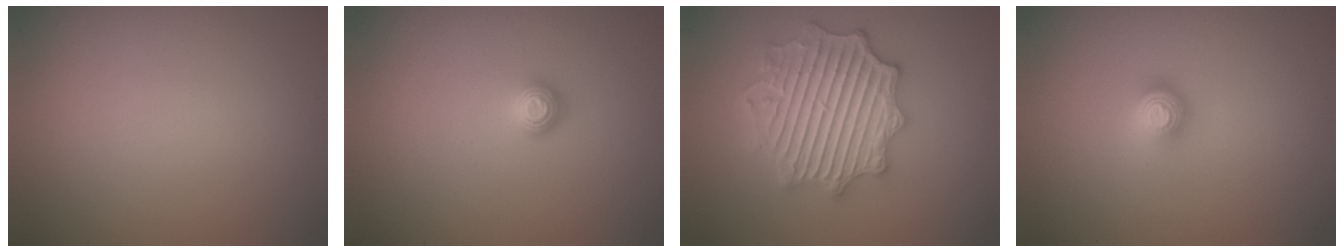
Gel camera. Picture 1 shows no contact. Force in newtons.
{"total": 1.1, "press": 1.0, "slide": 0.2}
{"total": 6.7, "press": 6.6, "slide": 1.2}
{"total": 2.2, "press": 1.5, "slide": 1.6}